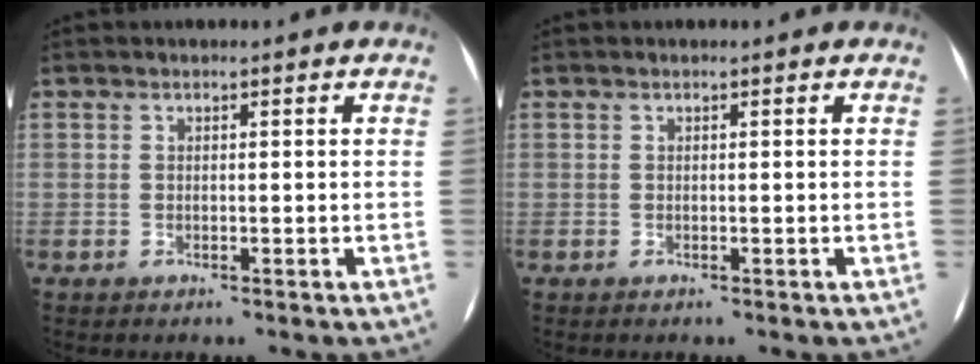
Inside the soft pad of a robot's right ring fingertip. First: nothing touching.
{"total": 0.0}